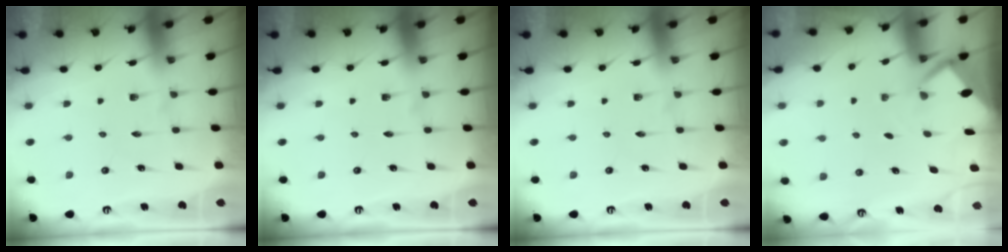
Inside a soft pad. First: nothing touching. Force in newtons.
{"total": 0.0}
{"total": 0.0}
{"total": 2.5, "press": 2.5, "slide": 0.3}